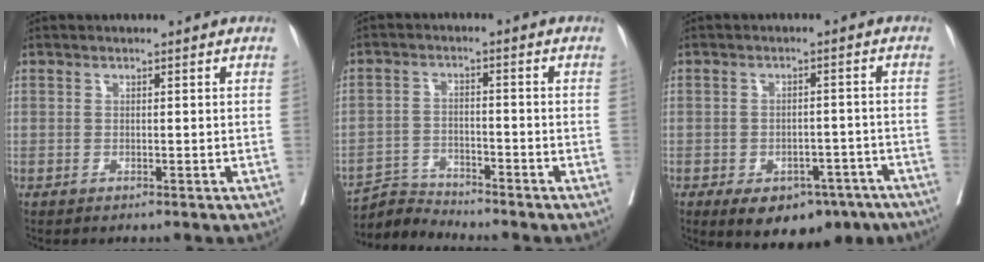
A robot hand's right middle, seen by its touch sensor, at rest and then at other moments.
{"total": 4.4, "force": [-4.2, -0.5, -1.4], "torque": [0.027, -0.005, -0.077]}
{"total": 11.8, "force": [-7.5, 6.7, 6.1], "torque": [-0.082, 0.014, -0.099]}